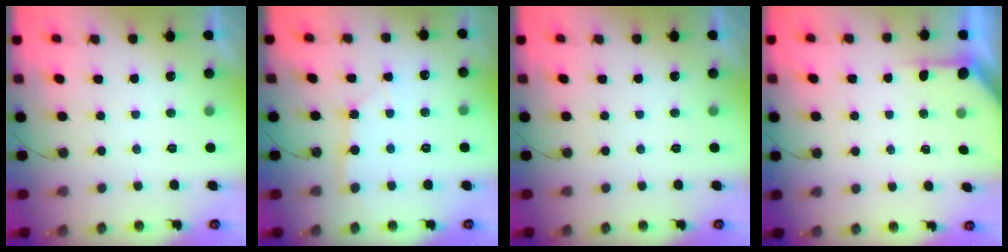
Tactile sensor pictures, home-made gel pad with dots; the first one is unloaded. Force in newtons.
{"total": 2.7, "press": 2.7, "slide": 0.3}
{"total": 0.0}
{"total": 2.2, "press": 2.2, "slide": 0.3}